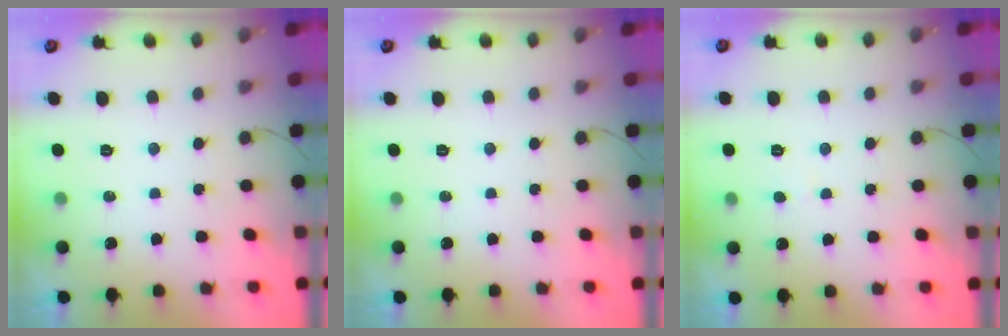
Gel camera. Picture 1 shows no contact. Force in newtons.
{"total": 0.0}
{"total": 2.4, "press": 2.4, "slide": 0.2}